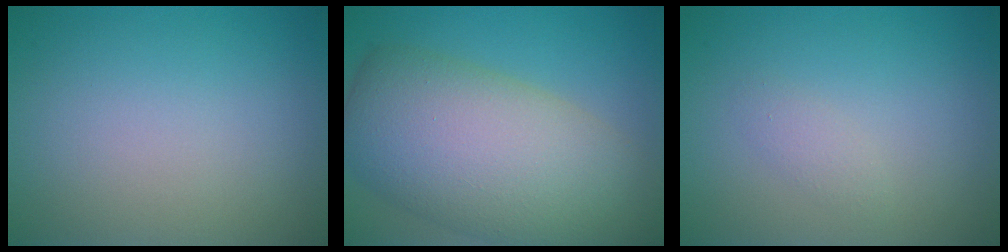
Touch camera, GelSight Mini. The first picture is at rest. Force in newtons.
{"total": 12.4, "press": 12.3, "slide": 0.8}
{"total": 1.0, "press": 1.0, "slide": 0.1}